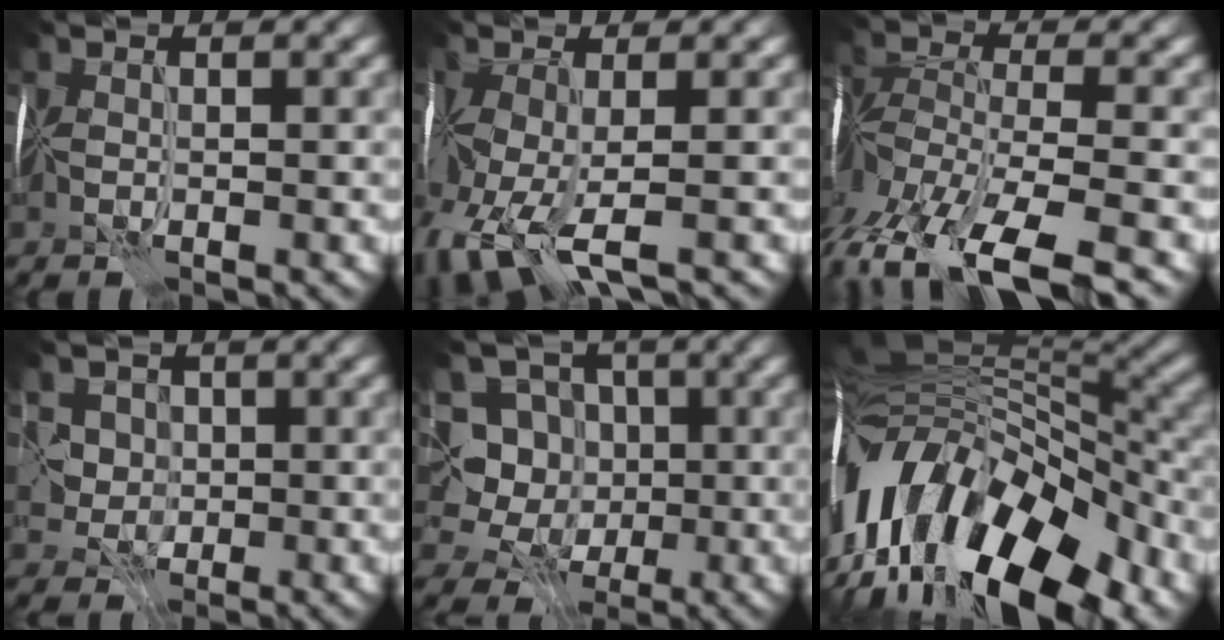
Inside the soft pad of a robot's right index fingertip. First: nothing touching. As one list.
[{"total": 5.3, "force": [-2.4, 2.2, 4.2], "torque": [-0.111, -0.014, -0.048]}, {"total": 12.6, "force": [-8.7, 5.3, 7.5], "torque": [-0.186, -0.025, -0.126]}, {"total": 2.8, "force": [0.6, 2.7, 0.2], "torque": [-0.002, 0.014, 0.013]}, {"total": 6.5, "force": [1.0, 6.3, 1.3], "torque": [-0.028, 0.023, -0.015]}, {"total": 16.2, "force": [-6.2, 7.7, 12.8], "torque": [-0.236, 0.014, -0.113]}]